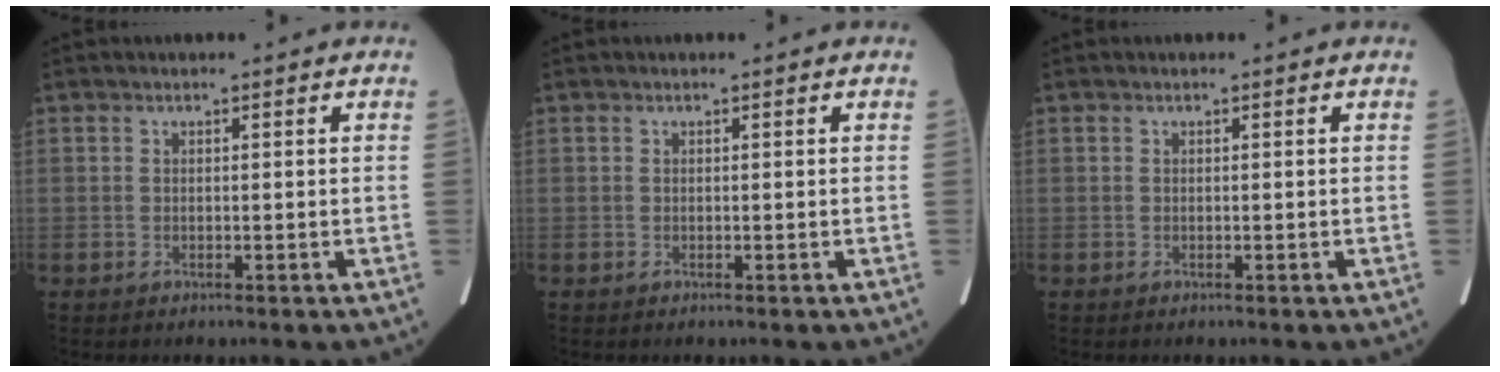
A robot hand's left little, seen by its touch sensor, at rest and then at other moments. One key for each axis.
{"total": 0.0}
{"total": 0.0}